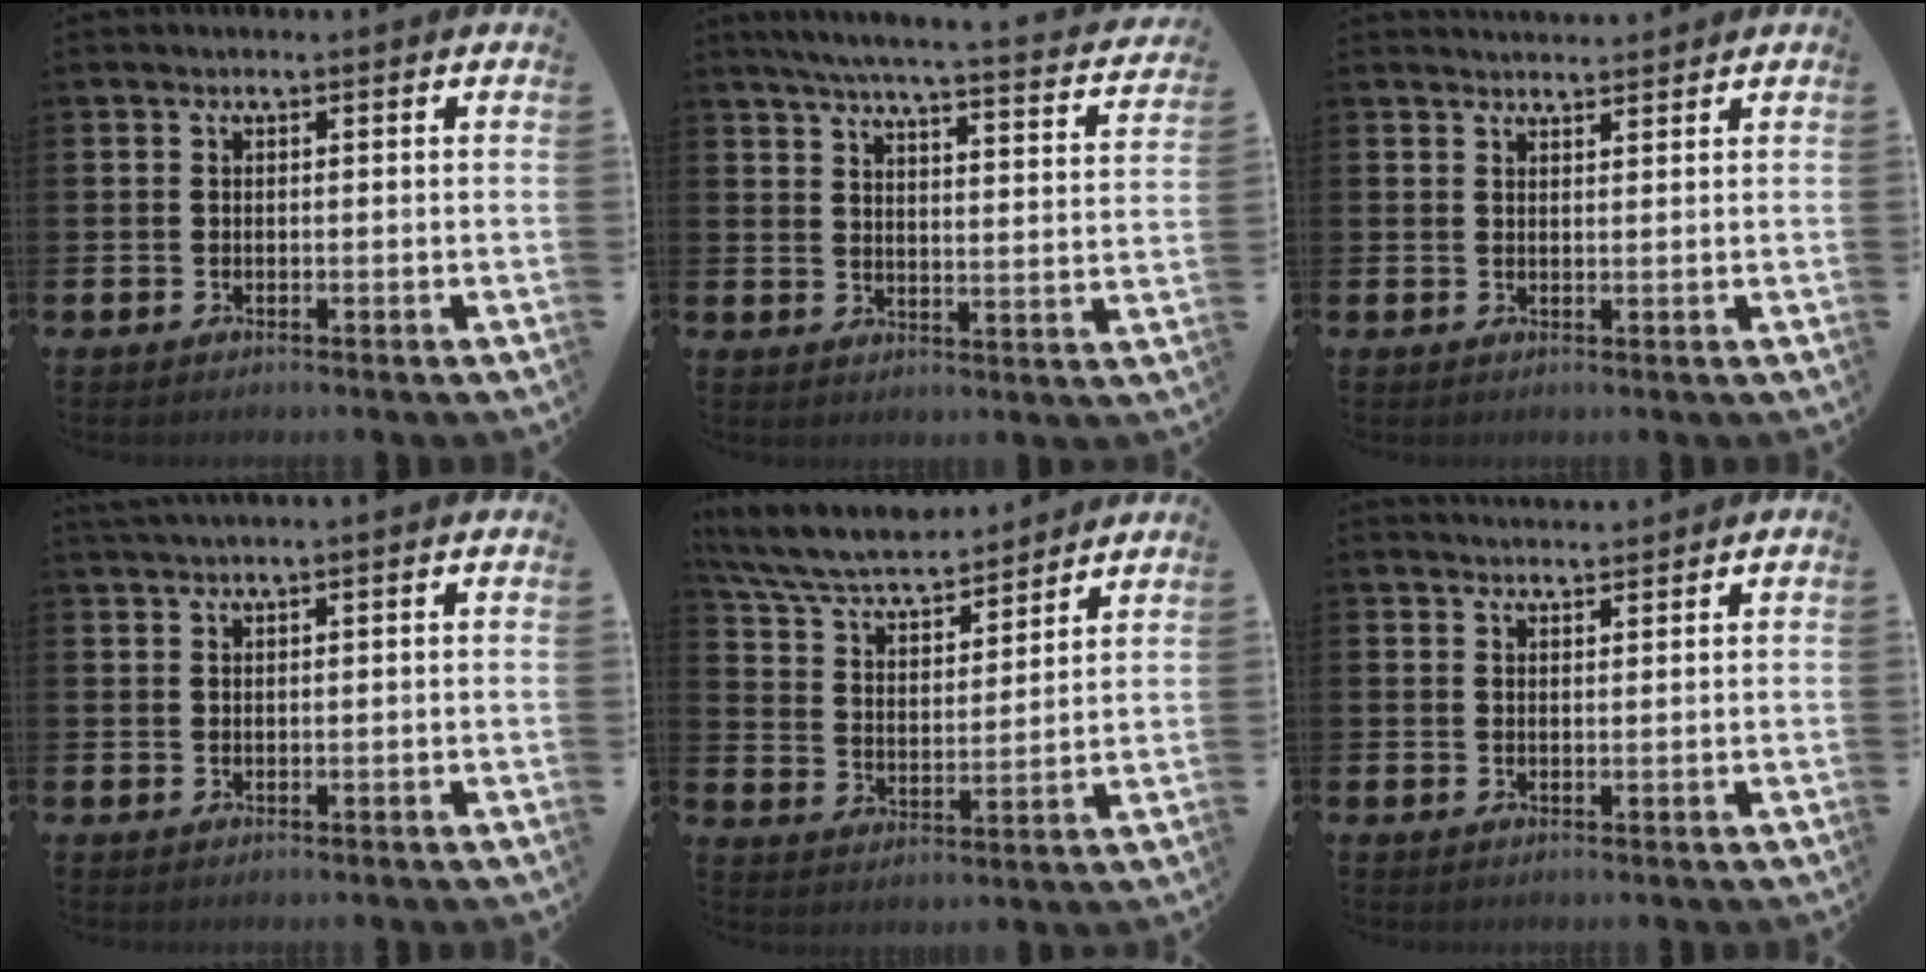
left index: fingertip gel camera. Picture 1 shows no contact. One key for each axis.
{"total": 5.3, "fx": 4.8, "fy": 0.0, "fz": 2.1, "tx": -0.056, "ty": -0.041, "tz": 0.077}
{"total": 2.4, "fx": 2.4, "fy": 0.3, "fz": -0.1, "tx": 0.006, "ty": -0.015, "tz": 0.042}
{"total": 1.2, "fx": 1.0, "fy": -0.2, "fz": 0.6, "tx": -0.016, "ty": 0.003, "tz": 0.021}
{"total": 7.6, "fx": 6.9, "fy": 1.8, "fz": 2.4, "tx": -0.086, "ty": -0.048, "tz": 0.120}
{"total": 1.9, "fx": 1.8, "fy": 0.2, "fz": 0.0, "tx": -0.002, "ty": -0.008, "tz": 0.033}